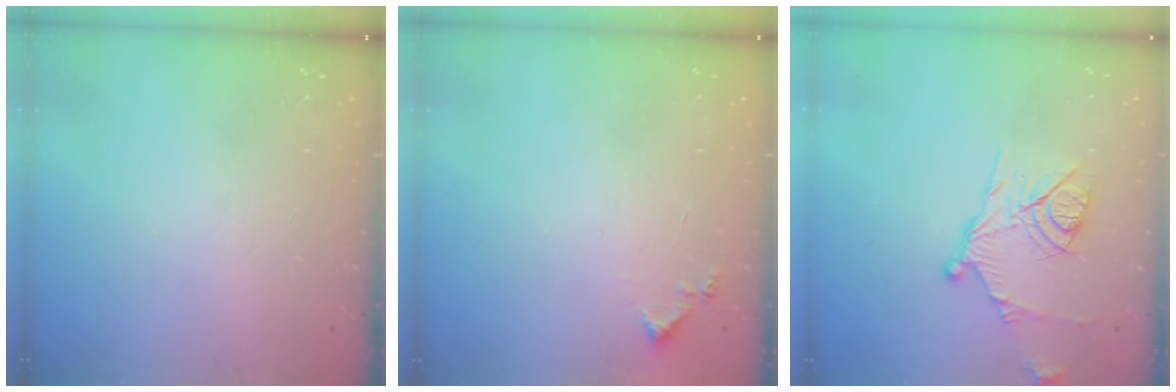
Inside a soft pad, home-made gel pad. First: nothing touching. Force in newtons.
{"total": 4.9, "press": 4.8, "slide": 0.5}
{"total": 12.8, "press": 12.8, "slide": 0.8}